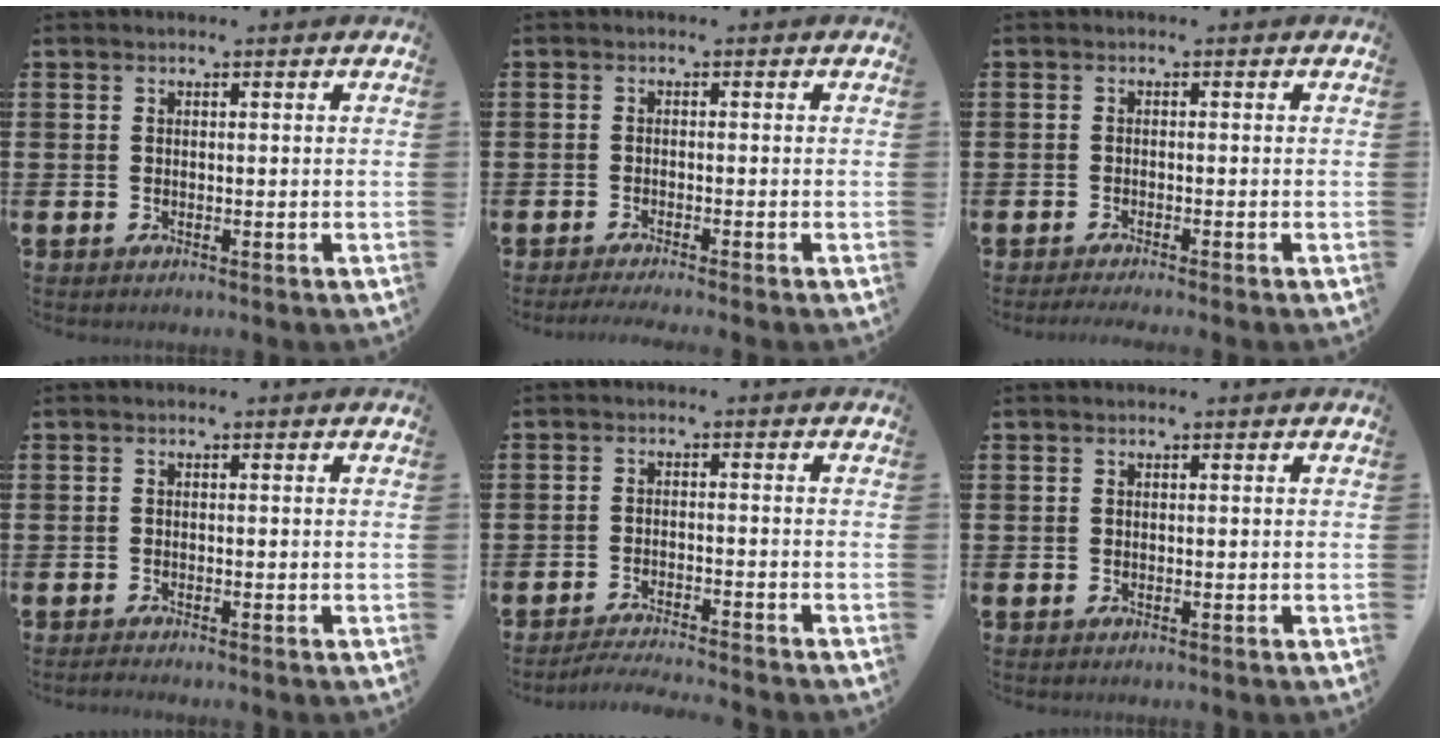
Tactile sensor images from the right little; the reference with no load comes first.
{"total": 1.1, "force": [-0.9, -0.1, 0.7], "torque": [-0.009, 0.000, -0.017]}
{"total": 0.8, "force": [-0.7, -0.1, 0.4], "torque": [-0.005, -0.002, -0.014]}
{"total": 0.5, "force": [-0.5, 0.0, 0.2], "torque": [-0.003, -0.003, -0.009]}
{"total": 2.3, "force": [-2.3, -0.3, 0.4], "torque": [-0.006, 0.004, -0.047]}
{"total": 0.0}